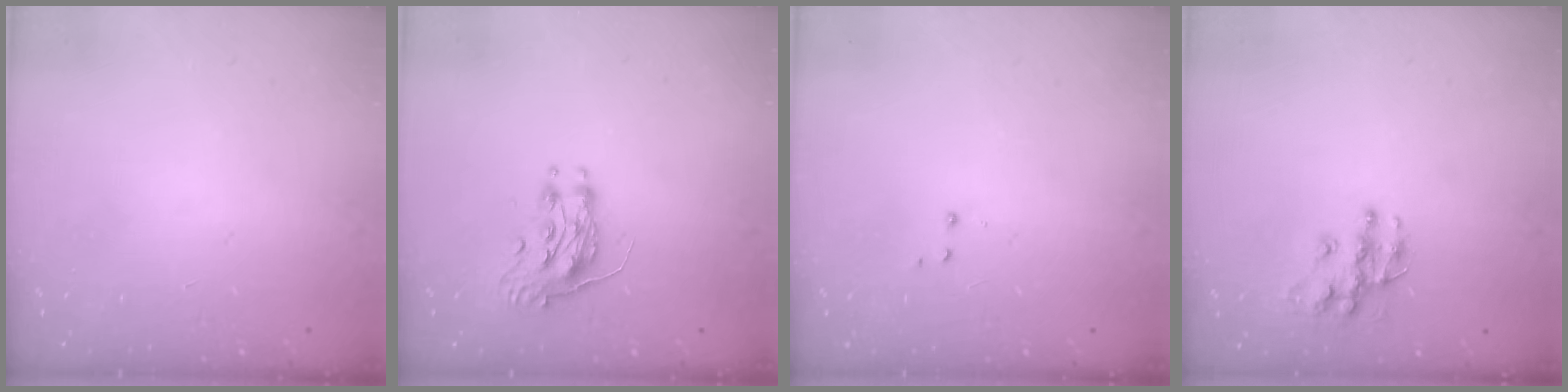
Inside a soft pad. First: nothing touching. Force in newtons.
{"total": 8.2, "press": 8.2, "slide": 0.3}
{"total": 2.8, "press": 2.7, "slide": 0.5}
{"total": 10.0, "press": 10.0, "slide": 0.6}